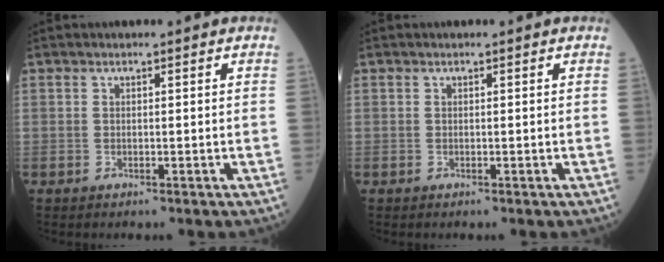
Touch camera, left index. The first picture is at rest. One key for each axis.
{"total": 0.0}